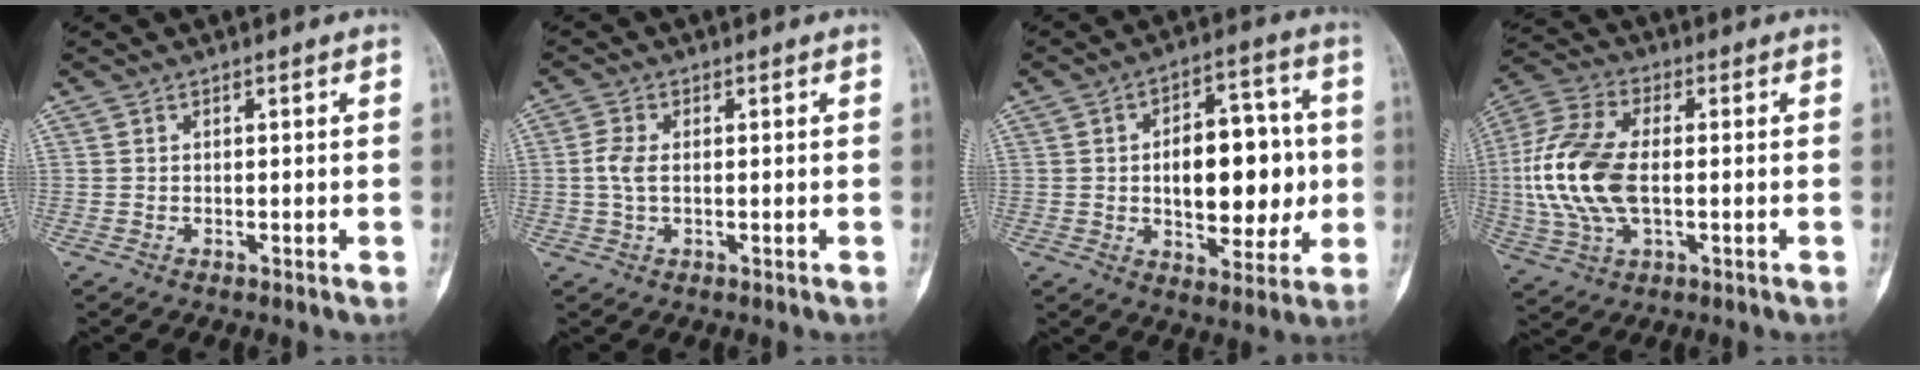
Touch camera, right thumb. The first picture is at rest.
{"total": 3.4, "force": [-0.1, 1.8, 2.9], "torque": [-0.071, 0.005, -0.005]}
{"total": 17.1, "force": [-0.4, 9.7, 14.1], "torque": [-0.157, 0.020, -0.002]}
{"total": 16.0, "force": [-0.6, 8.6, 13.5], "torque": [-0.302, 0.012, -0.011]}